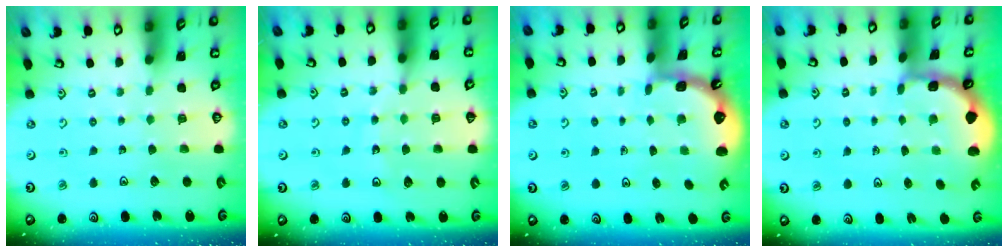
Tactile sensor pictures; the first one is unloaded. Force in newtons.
{"total": 10.8, "press": 10.3, "slide": 3.0}
{"total": 1.2, "press": 1.1, "slide": 0.1}
{"total": 1.8, "press": 1.8, "slide": 0.2}